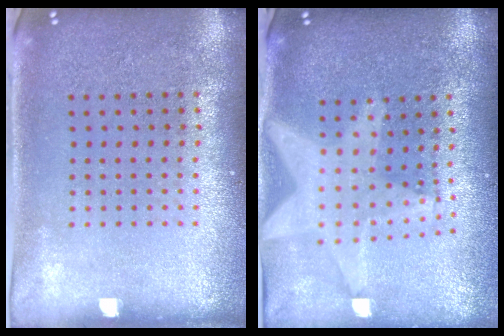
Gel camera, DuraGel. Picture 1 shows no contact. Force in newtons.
{"total": 2.3, "press": 1.9, "slide": 1.3}